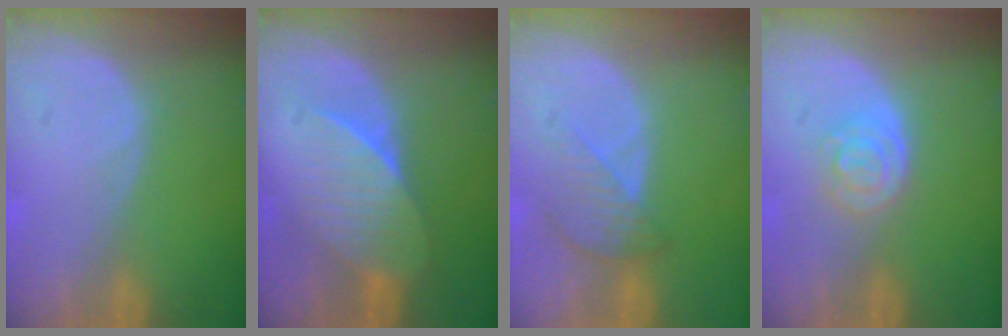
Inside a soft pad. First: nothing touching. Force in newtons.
{"total": 6.8, "press": 6.5, "slide": 2.2}
{"total": 4.2, "press": 3.8, "slide": 1.8}
{"total": 4.1, "press": 3.7, "slide": 1.9}